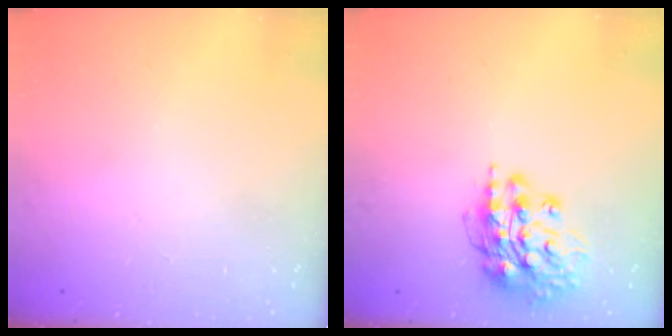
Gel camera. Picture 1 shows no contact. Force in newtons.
{"total": 15.0, "press": 14.9, "slide": 1.6}